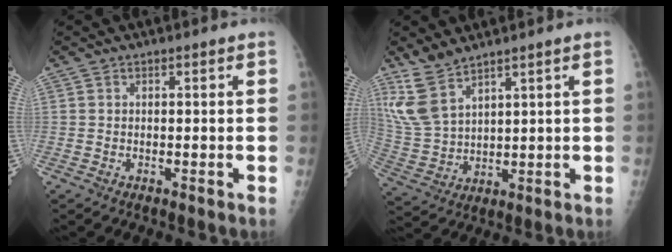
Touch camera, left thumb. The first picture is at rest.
{"total": 8.1, "force": [6.5, 2.8, 3.9], "torque": [-0.082, -0.032, 0.154]}